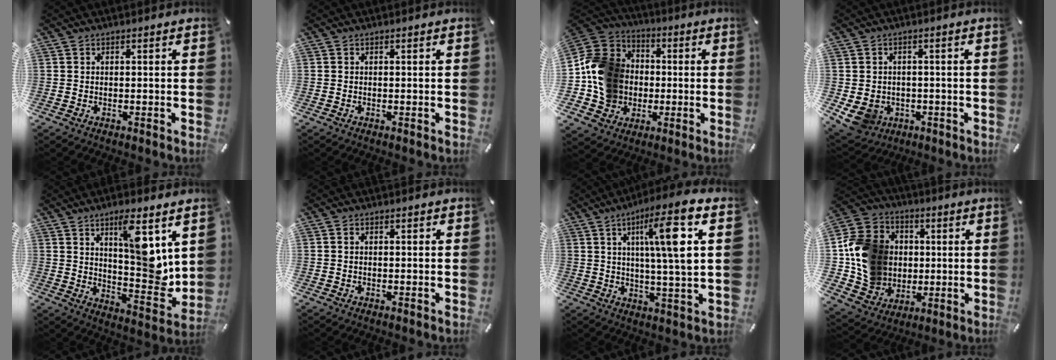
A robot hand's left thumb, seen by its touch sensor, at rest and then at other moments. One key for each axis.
{"total": 0.0}
{"total": 15.1, "fx": -2.3, "fy": 13.7, "fz": 5.9, "tx": -0.127, "ty": 0.030, "tz": -0.036}
{"total": 5.5, "fx": -1.2, "fy": 5.1, "fz": 1.5, "tx": -0.050, "ty": 0.000, "tz": -0.022}
{"total": 12.7, "fx": 6.0, "fy": 4.0, "fz": 10.4, "tx": -0.132, "ty": -0.058, "tz": 0.100}
{"total": 0.7, "fx": -0.1, "fy": 0.6, "fz": 0.3, "tx": -0.010, "ty": 0.004, "tz": -0.003}
{"total": 13.8, "fx": 4.9, "fy": 1.8, "fz": 12.8, "tx": -0.208, "ty": -0.008, "tz": 0.069}
{"total": 15.3, "fx": 0.2, "fy": 14.0, "fz": 6.3, "tx": -0.129, "ty": 0.011, "tz": 0.013}